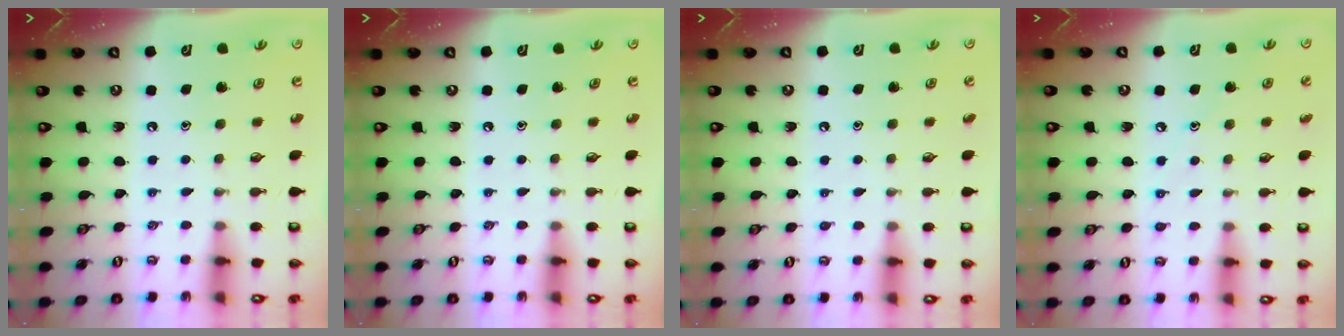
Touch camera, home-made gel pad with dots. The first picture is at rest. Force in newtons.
{"total": 0.0}
{"total": 2.9, "press": 2.8, "slide": 0.4}
{"total": 4.4, "press": 4.3, "slide": 0.6}